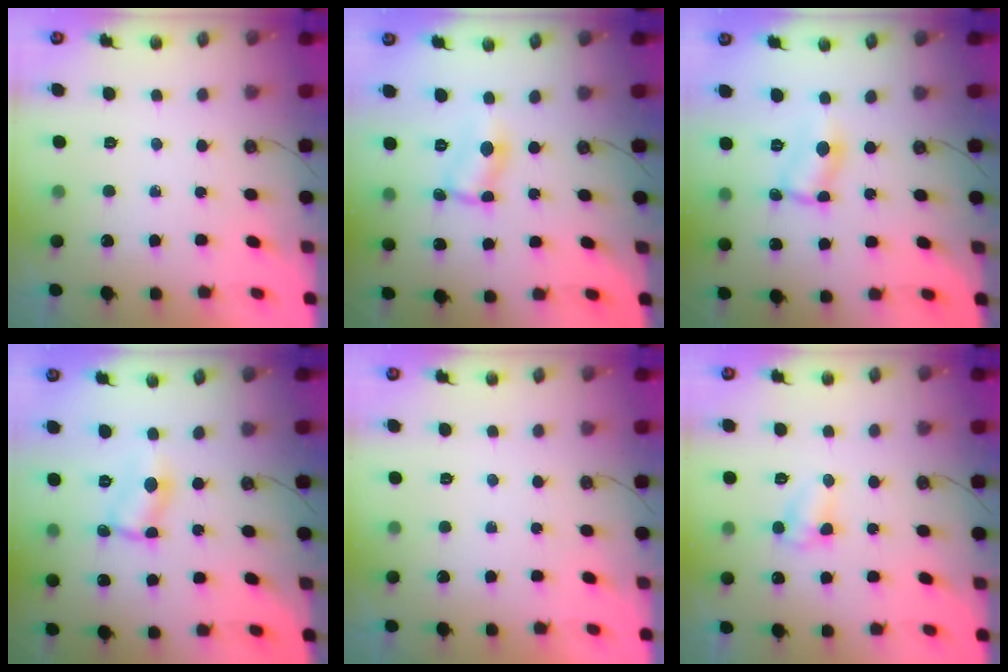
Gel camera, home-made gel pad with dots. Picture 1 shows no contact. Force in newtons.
{"total": 2.0, "press": 2.0, "slide": 0.1}
{"total": 2.0, "press": 2.0, "slide": 0.1}
{"total": 2.0, "press": 2.0, "slide": 0.1}
{"total": 0.0}
{"total": 6.1, "press": 6.1, "slide": 0.6}